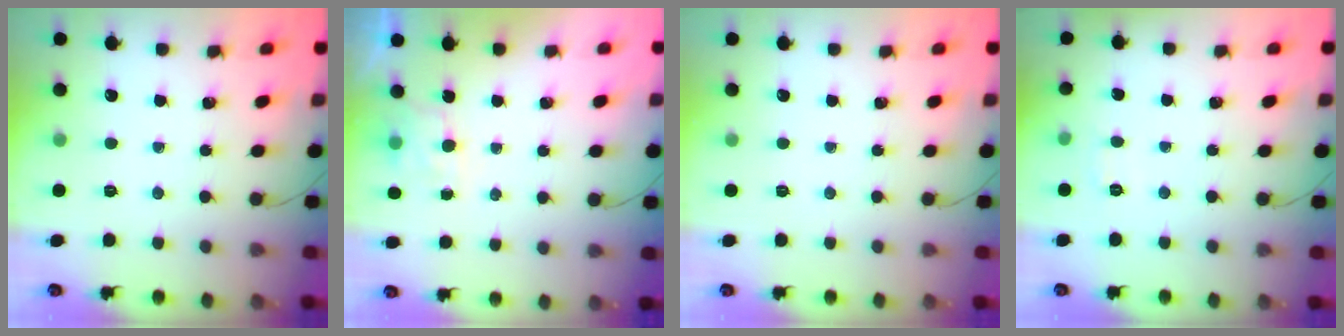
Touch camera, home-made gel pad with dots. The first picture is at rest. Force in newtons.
{"total": 5.5, "press": 5.4, "slide": 1.2}
{"total": 0.0}
{"total": 5.1, "press": 5.0, "slide": 1.2}